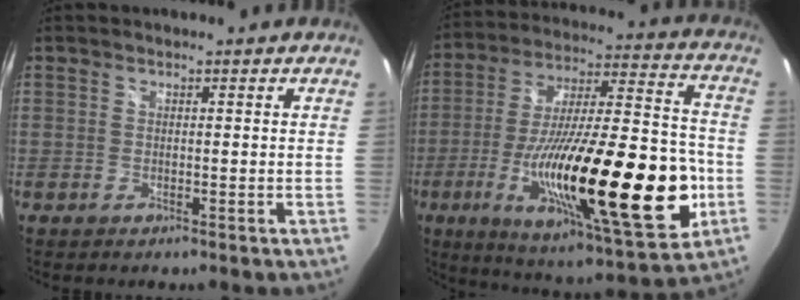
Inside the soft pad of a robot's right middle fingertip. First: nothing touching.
{"total": 32.0, "force": [-9.2, 7.3, 29.8], "torque": [-0.505, -0.040, -0.136]}